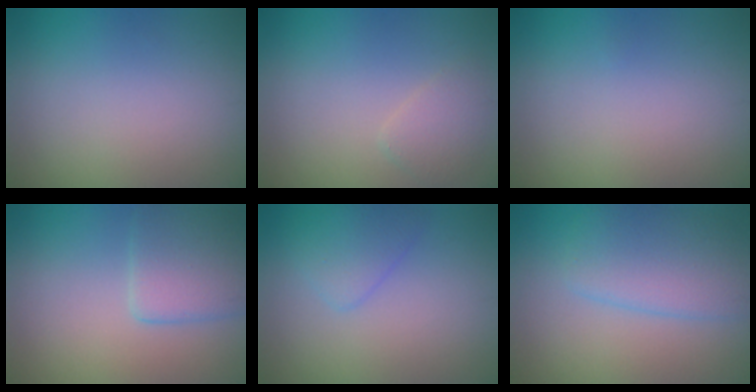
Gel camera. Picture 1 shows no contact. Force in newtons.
{"total": 1.7, "press": 1.7, "slide": 0.2}
{"total": 0.0}
{"total": 4.1, "press": 4.1, "slide": 0.0}
{"total": 2.3, "press": 2.3, "slide": 0.2}
{"total": 4.8, "press": 4.8, "slide": 0.1}